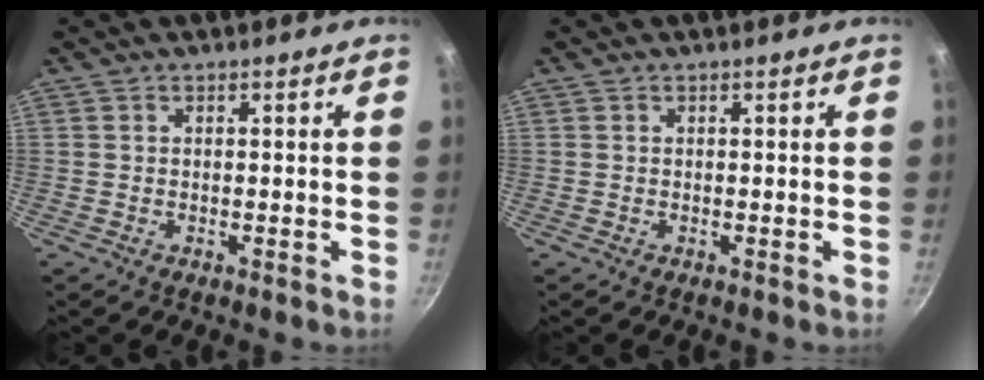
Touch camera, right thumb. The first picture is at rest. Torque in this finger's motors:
{"motor_torque": [0.00, 0.00, 0.03, -0.01, 0.00]}